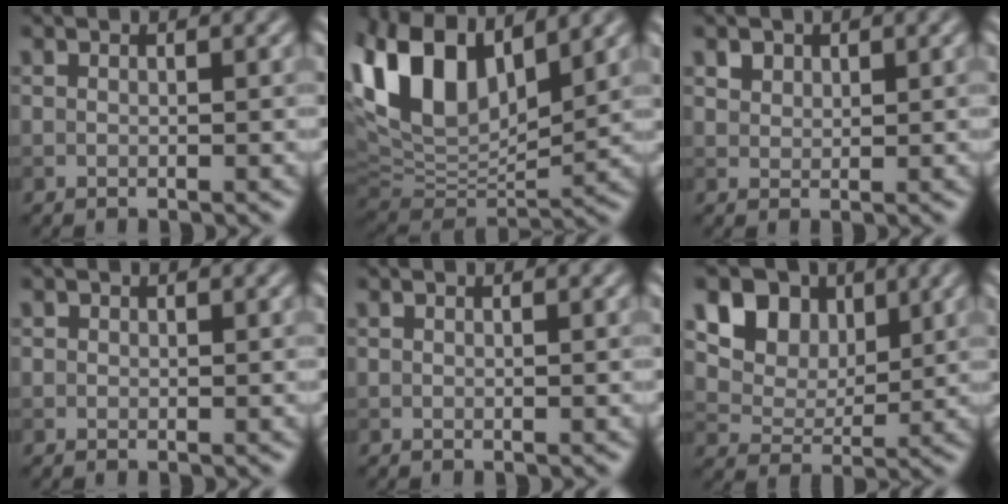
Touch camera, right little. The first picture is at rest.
{"total": 12.4, "force": [6.1, 6.1, 8.9], "torque": [-0.199, 0.021, 0.111]}
{"total": 1.9, "force": [1.4, 1.1, 0.6], "torque": [-0.015, -0.003, 0.029]}
{"total": 0.0}
{"total": 0.0}
{"total": 9.9, "force": [5.3, 7.0, 4.7], "torque": [-0.096, 0.007, 0.092]}